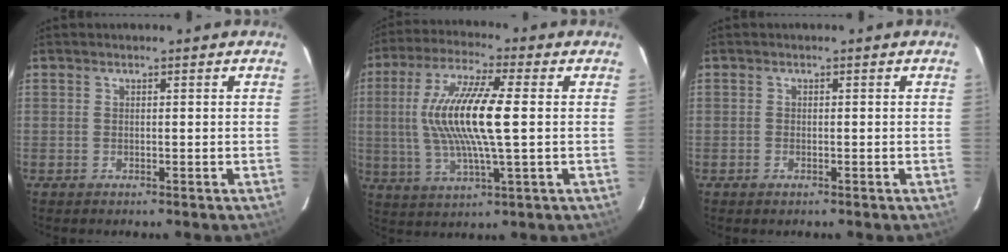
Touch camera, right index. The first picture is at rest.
{"total": 15.3, "force": [0.9, 2.3, 15.1], "torque": [-0.293, 0.001, 0.017]}
{"total": 0.7, "force": [-0.5, 0.4, 0.3], "torque": [-0.005, -0.001, -0.010]}